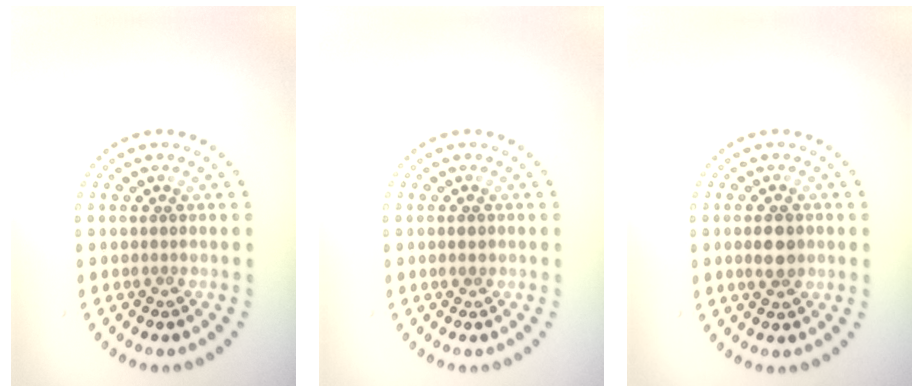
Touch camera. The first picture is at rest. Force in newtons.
{"total": 1.0, "press": 1.0, "slide": 0.1}
{"total": 2.9, "press": 2.9, "slide": 0.0}